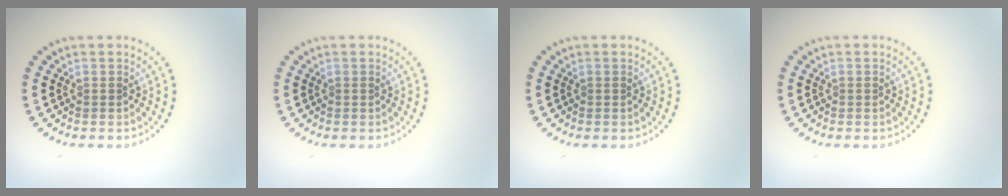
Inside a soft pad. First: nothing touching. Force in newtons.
{"total": 0.0}
{"total": 0.0}
{"total": 0.0}